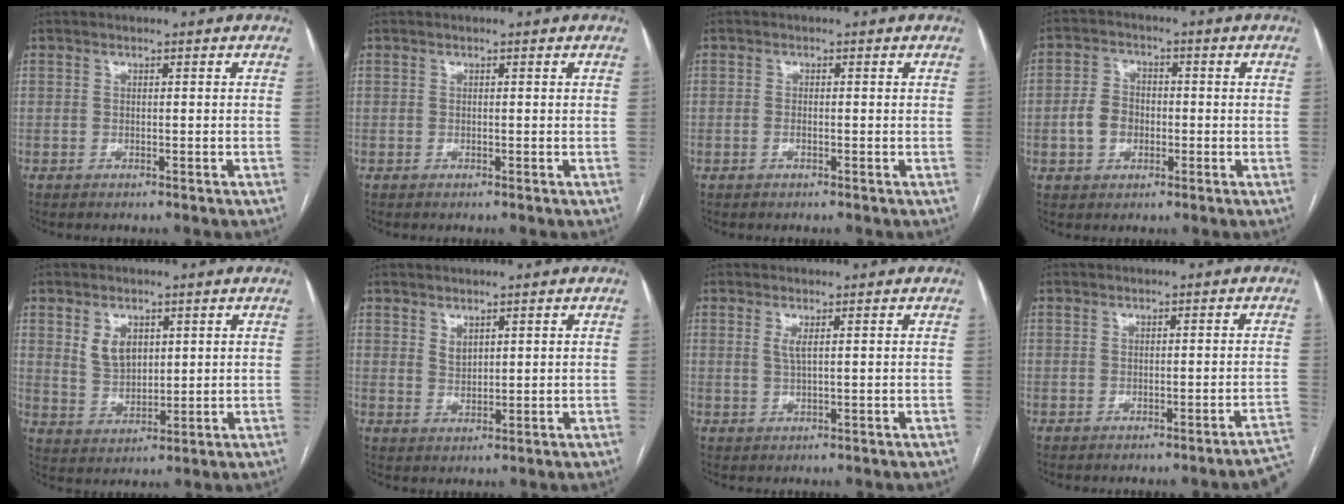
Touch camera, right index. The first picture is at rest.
{"total": 0.0}
{"total": 0.8, "force": [-0.4, 0.2, 0.7], "torque": [-0.015, 0.000, -0.006]}
{"total": 5.3, "force": [-1.0, 4.1, 3.2], "torque": [-0.069, 0.016, -0.016]}
{"total": 5.2, "force": [2.2, 3.5, 3.2], "torque": [-0.064, 0.003, 0.053]}
{"total": 1.9, "force": [1.4, 1.0, 1.0], "torque": [-0.017, -0.005, 0.035]}
{"total": 1.5, "force": [0.6, -0.1, 1.4], "torque": [-0.035, -0.003, 0.014]}
{"total": 3.9, "force": [-3.4, -0.1, 1.9], "torque": [0.004, -0.002, -0.040]}